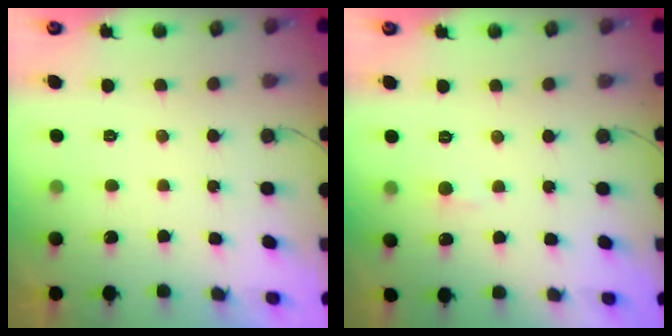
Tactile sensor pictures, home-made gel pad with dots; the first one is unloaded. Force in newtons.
{"total": 3.1, "press": 3.0, "slide": 0.4}